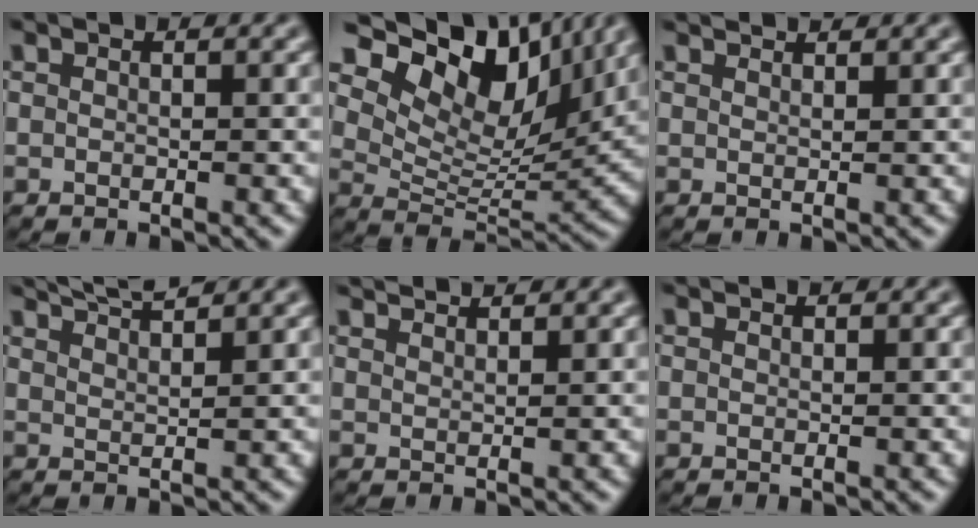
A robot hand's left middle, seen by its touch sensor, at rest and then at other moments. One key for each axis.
{"total": 12.9, "fx": 7.4, "fy": 6.8, "fz": 8.2, "tx": -0.147, "ty": 0.014, "tz": 0.127}
{"total": 1.7, "fx": 1.7, "fy": 0.1, "fz": 0.4, "tx": -0.007, "ty": -0.002, "tz": 0.019}
{"total": 4.5, "fx": 3.8, "fy": 0.8, "fz": 2.2, "tx": -0.016, "ty": 0.014, "tz": 0.043}
{"total": 2.3, "fx": 2.2, "fy": 0.4, "fz": 0.8, "tx": -0.001, "ty": 0.005, "tz": 0.027}
{"total": 0.5, "fx": 0.5, "fy": 0.1, "fz": 0.1, "tx": -0.003, "ty": -0.001, "tz": 0.006}